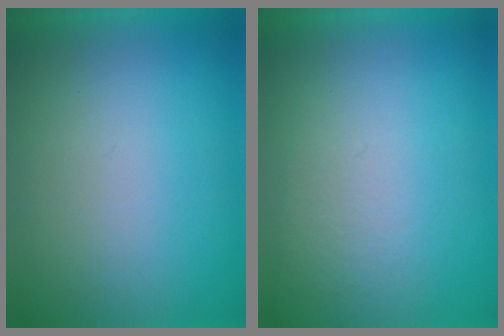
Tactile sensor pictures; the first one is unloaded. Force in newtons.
{"total": 3.9}